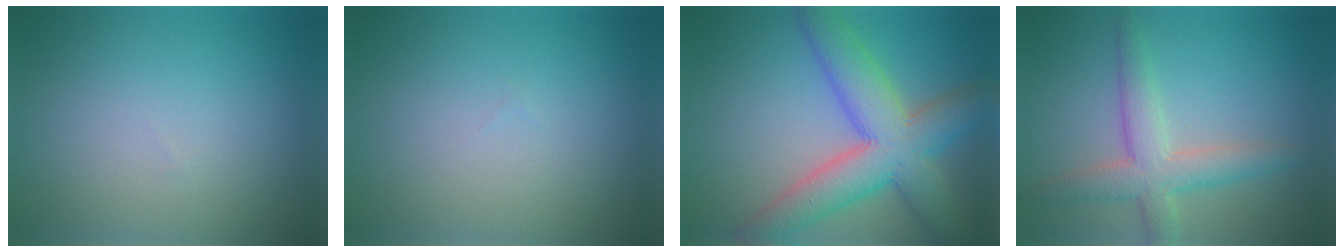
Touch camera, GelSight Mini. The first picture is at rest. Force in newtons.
{"total": 0.0}
{"total": 9.3, "press": 9.3, "slide": 0.6}
{"total": 4.6, "press": 4.6, "slide": 0.4}